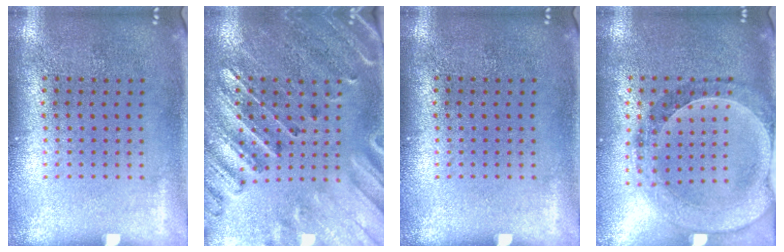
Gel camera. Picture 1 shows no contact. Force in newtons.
{"total": 2.9, "press": 2.7, "slide": 1.1}
{"total": 0.0}
{"total": 1.0, "press": 0.9, "slide": 0.2}